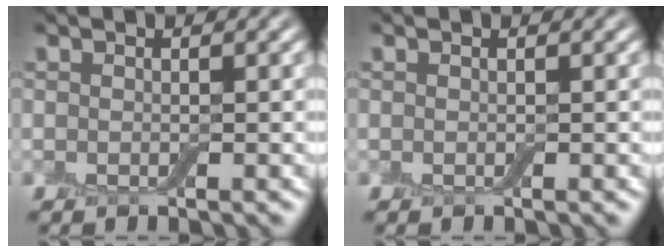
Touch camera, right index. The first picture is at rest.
{"total": 0.0}